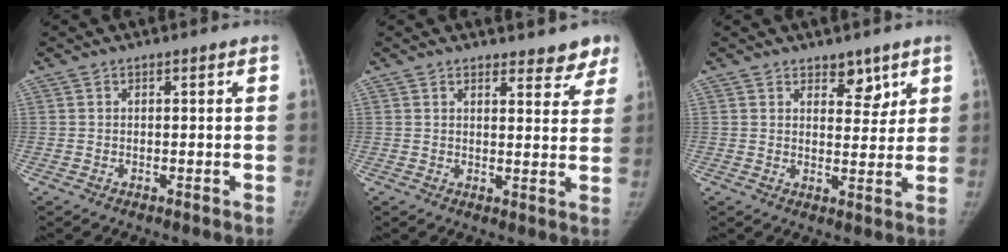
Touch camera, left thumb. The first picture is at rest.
{"total": 6.2, "force": [5.5, 2.4, 1.7], "torque": [0.016, -0.031, 0.054]}
{"total": 4.9, "force": [3.3, 2.8, 2.3], "torque": [0.002, -0.022, 0.049]}